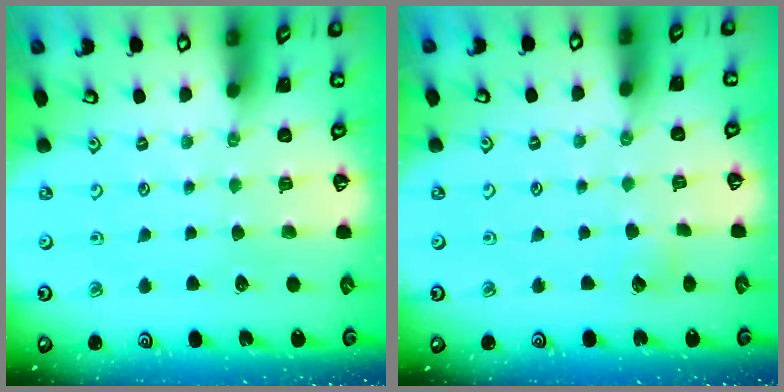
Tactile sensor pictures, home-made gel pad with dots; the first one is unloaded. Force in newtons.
{"total": 3.6, "press": 3.5, "slide": 0.4}